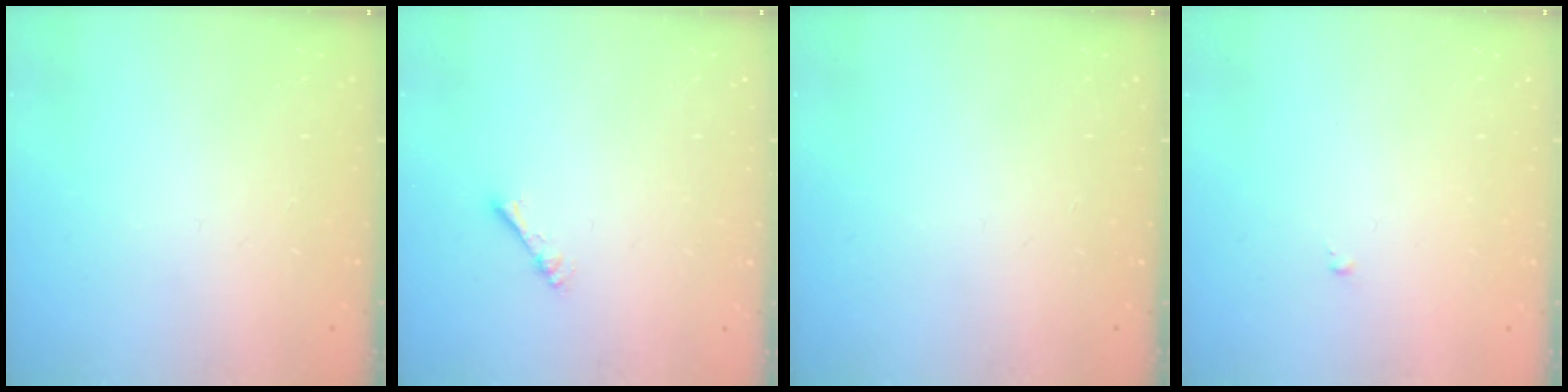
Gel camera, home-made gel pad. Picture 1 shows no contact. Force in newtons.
{"total": 1.7, "press": 1.7, "slide": 0.2}
{"total": 0.0}
{"total": 0.0}